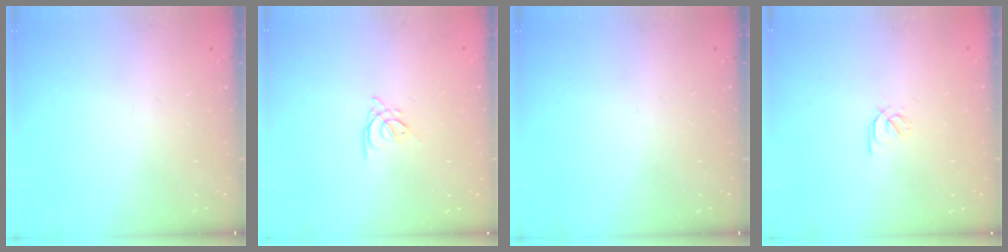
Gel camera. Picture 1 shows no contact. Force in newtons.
{"total": 3.3, "press": 3.3, "slide": 0.5}
{"total": 0.0}
{"total": 2.1, "press": 2.0, "slide": 0.7}